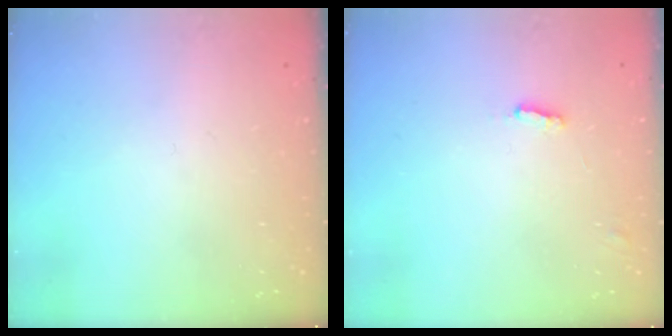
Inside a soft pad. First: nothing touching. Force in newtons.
{"total": 1.9, "press": 1.9, "slide": 0.2}